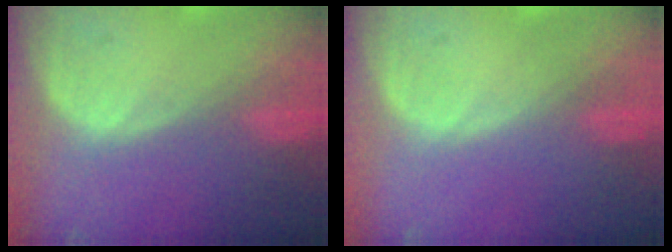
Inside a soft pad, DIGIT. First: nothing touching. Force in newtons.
{"total": 0.0}